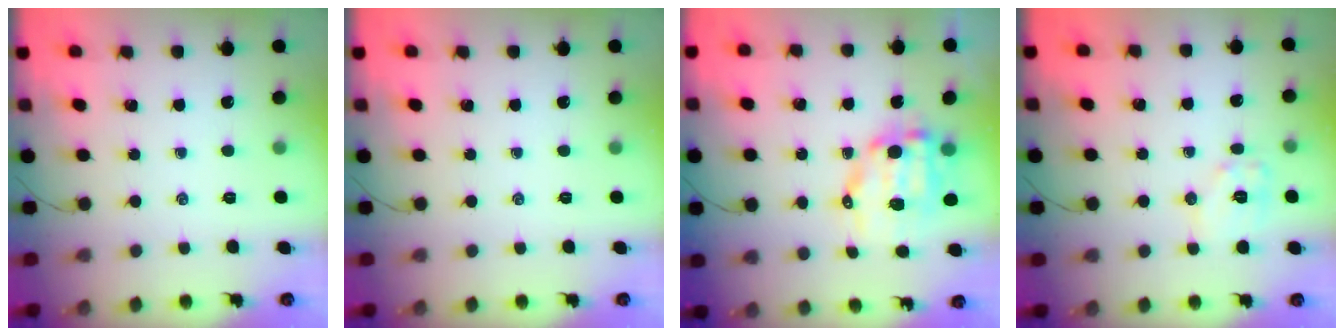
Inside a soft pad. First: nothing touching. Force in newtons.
{"total": 0.0}
{"total": 10.4, "press": 10.1, "slide": 2.2}
{"total": 8.2, "press": 8.2, "slide": 0.3}